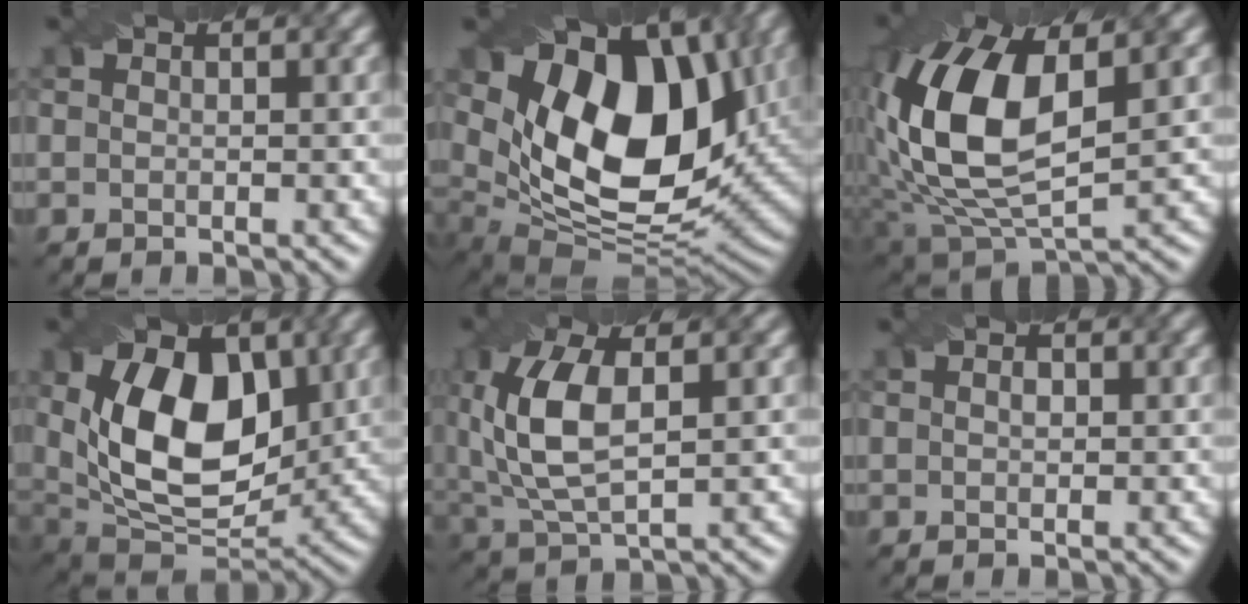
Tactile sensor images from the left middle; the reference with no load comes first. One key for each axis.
{"total": 16.3, "fx": 4.7, "fy": 9.7, "fz": 12.2, "tx": -0.194, "ty": -0.005, "tz": 0.081}
{"total": 13.9, "fx": 2.2, "fy": 7.5, "fz": 11.5, "tx": -0.249, "ty": 0.005, "tz": 0.041}
{"total": 12.7, "fx": 2.2, "fy": 8.0, "fz": 9.7, "tx": -0.165, "ty": -0.004, "tz": 0.037}
{"total": 7.6, "fx": 1.4, "fy": 3.8, "fz": 6.5, "tx": -0.156, "ty": 0.004, "tz": 0.027}
{"total": 0.8, "fx": 0.1, "fy": 0.5, "fz": 0.6, "tx": -0.009, "ty": 0.001, "tz": 0.002}